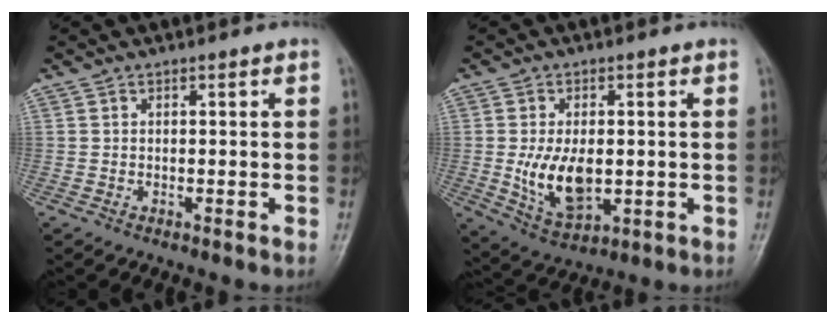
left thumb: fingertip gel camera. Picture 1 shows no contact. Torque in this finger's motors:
{"motor_torque": [-0.15, 1.12, 1.17, -0.19, 0.30]}